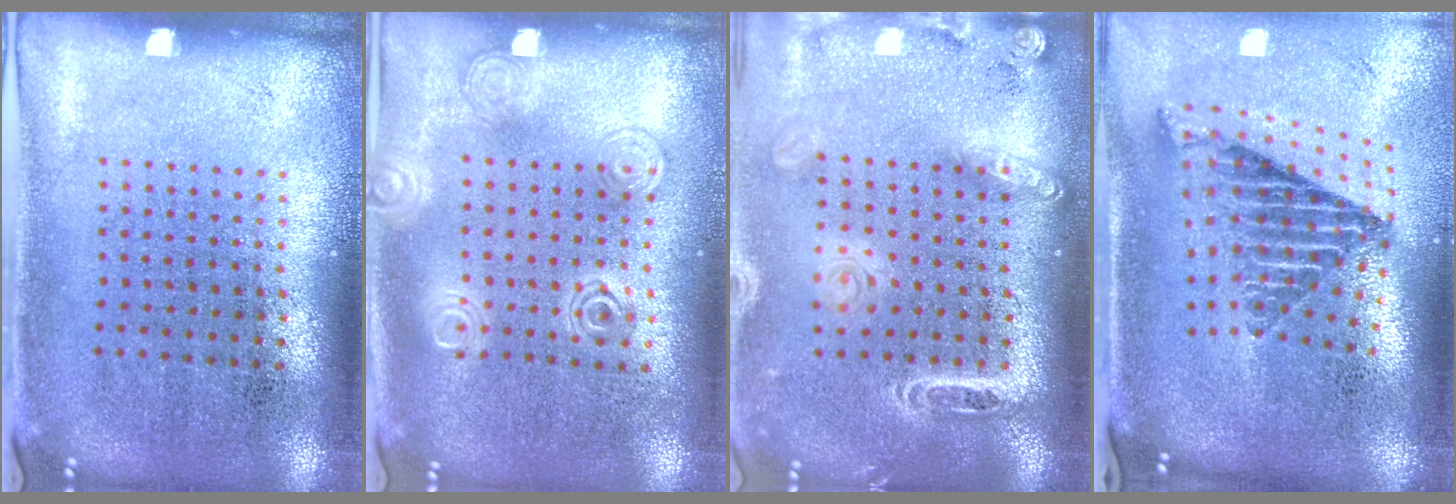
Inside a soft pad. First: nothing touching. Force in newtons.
{"total": 1.3, "press": 1.2, "slide": 0.3}
{"total": 2.1, "press": 1.8, "slide": 1.2}
{"total": 2.6, "press": 1.7, "slide": 1.9}